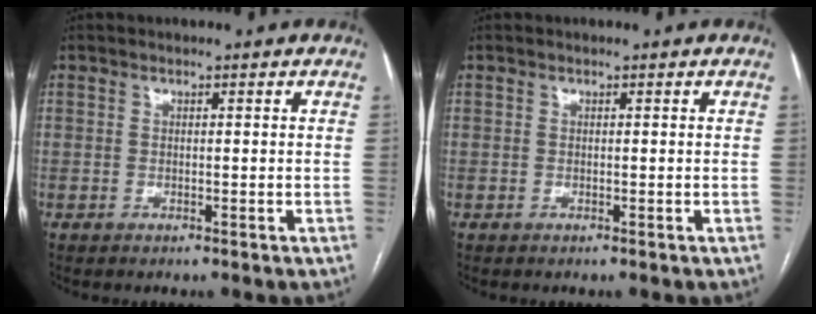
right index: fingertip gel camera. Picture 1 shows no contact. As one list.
[{"total": 0.0}]